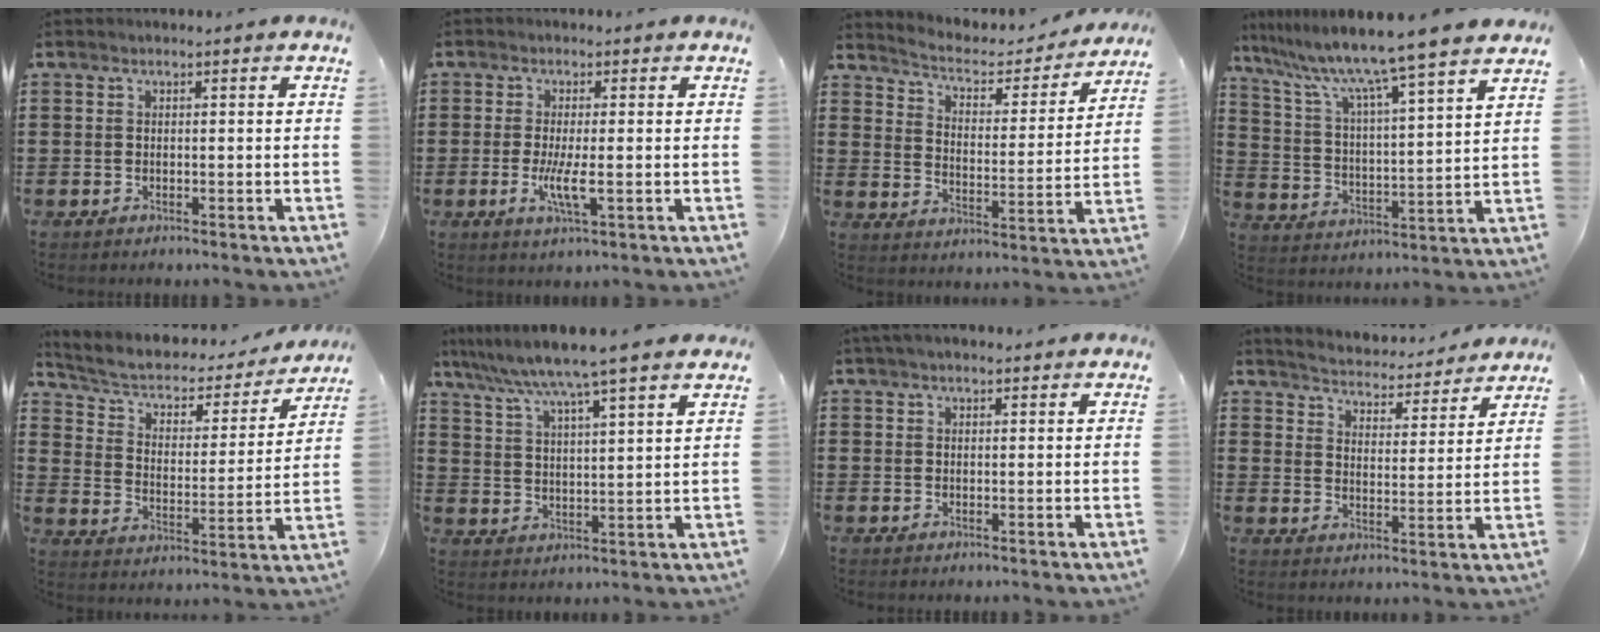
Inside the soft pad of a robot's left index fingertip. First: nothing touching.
{"total": 4.6, "force": [-1.0, 0.6, 4.4], "torque": [-0.089, -0.011, -0.020]}
{"total": 3.2, "force": [2.8, 1.0, 1.0], "torque": [-0.039, -0.026, 0.038]}
{"total": 9.1, "force": [7.9, -1.4, 4.4], "torque": [-0.118, -0.063, 0.126]}
{"total": 4.4, "force": [3.0, 2.3, 2.3], "torque": [-0.062, -0.022, 0.044]}
{"total": 6.4, "force": [5.6, -1.3, 2.8], "torque": [-0.078, -0.039, 0.089]}
{"total": 2.1, "force": [1.8, 0.4, 0.9], "torque": [-0.022, 0.004, 0.035]}
{"total": 4.0, "force": [4.0, -0.4, 0.0], "torque": [-0.026, -0.041, 0.062]}